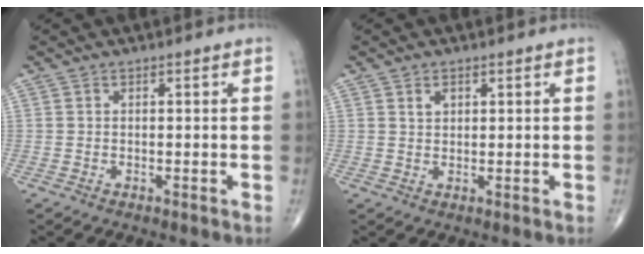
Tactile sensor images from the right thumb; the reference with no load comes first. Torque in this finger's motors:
{"motor_torque": [-0.45, -0.13, 0.16, -0.05, 0.03]}